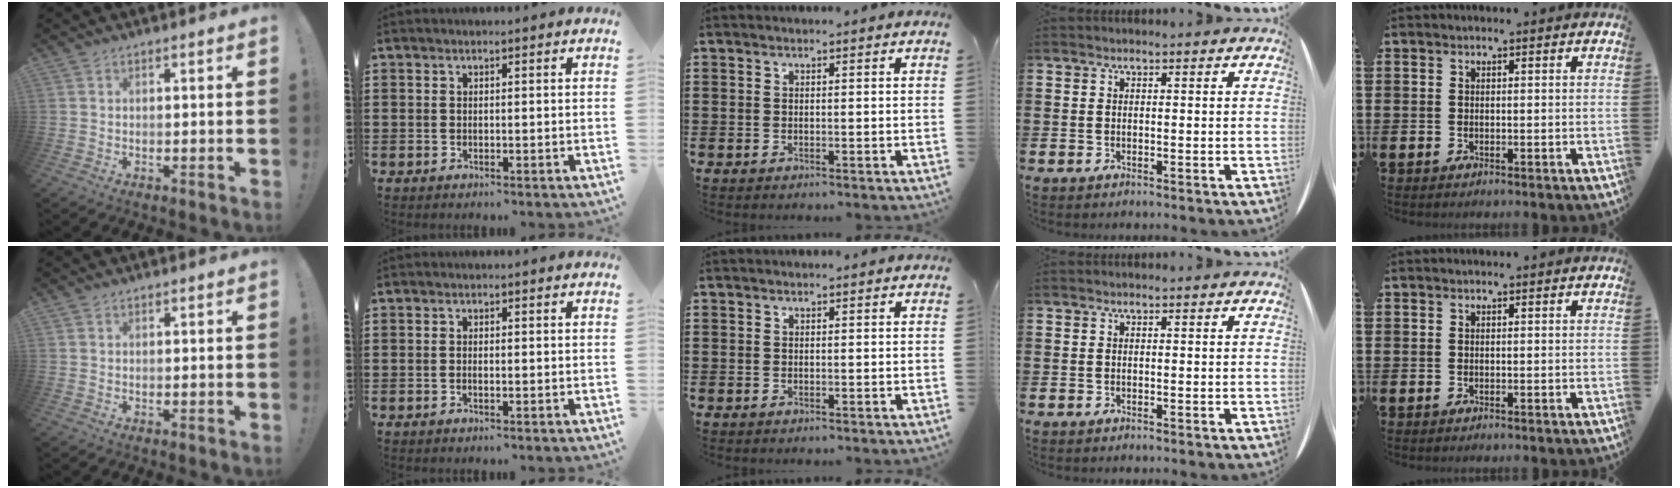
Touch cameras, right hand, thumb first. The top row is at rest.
{"index": {"total": 0.7, "force": [-0.3, 0.2, 0.6], "torque": [-0.011, -0.004, -0.004]}}